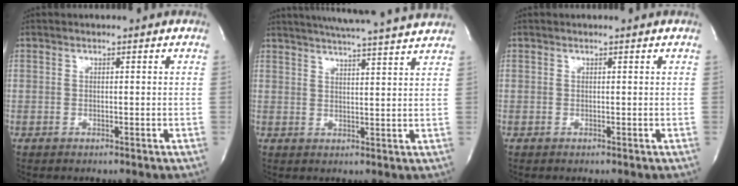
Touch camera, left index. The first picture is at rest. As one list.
[{"total": 16.1, "force": [14.8, -0.5, 6.3], "torque": [-0.112, -0.005, 0.194]}, {"total": 0.8, "force": [0.8, -0.1, 0.2], "torque": [-0.007, 0.000, 0.010]}]